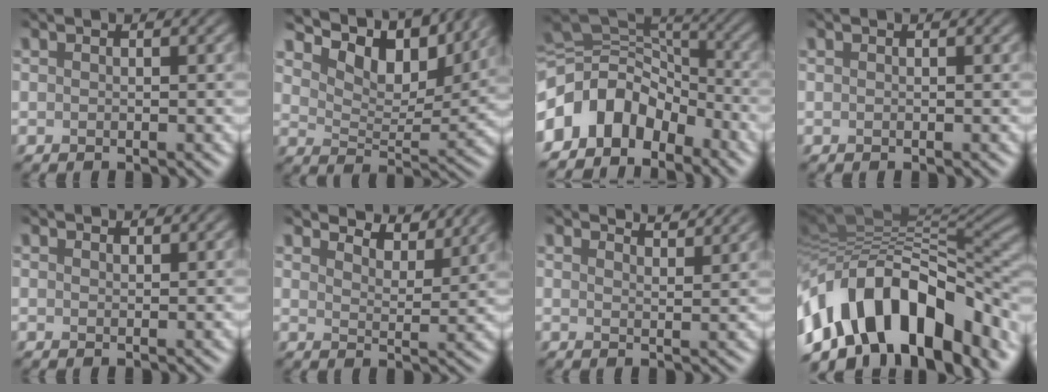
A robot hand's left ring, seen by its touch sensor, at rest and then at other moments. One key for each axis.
{"total": 8.6, "fx": 6.8, "fy": 3.3, "fz": 4.1, "tx": -0.065, "ty": 0.004, "tz": 0.110}
{"total": 8.0, "fx": -4.4, "fy": 5.3, "fz": 4.2, "tx": -0.067, "ty": 0.017, "tz": -0.100}
{"total": 0.0}
{"total": 0.9, "fx": 0.9, "fy": 0.1, "fz": 0.1, "tx": -0.003, "ty": -0.002, "tz": 0.016}
{"total": 5.3, "fx": 5.1, "fy": 0.6, "fz": 1.1, "tx": -0.035, "ty": 0.001, "tz": 0.068}
{"total": 3.3, "fx": 3.1, "fy": 0.3, "fz": 0.8, "tx": -0.007, "ty": 0.001, "tz": 0.038}
{"total": 14.6, "fx": -6.9, "fy": 7.7, "fz": 10.4, "tx": -0.163, "ty": 0.029, "tz": -0.124}